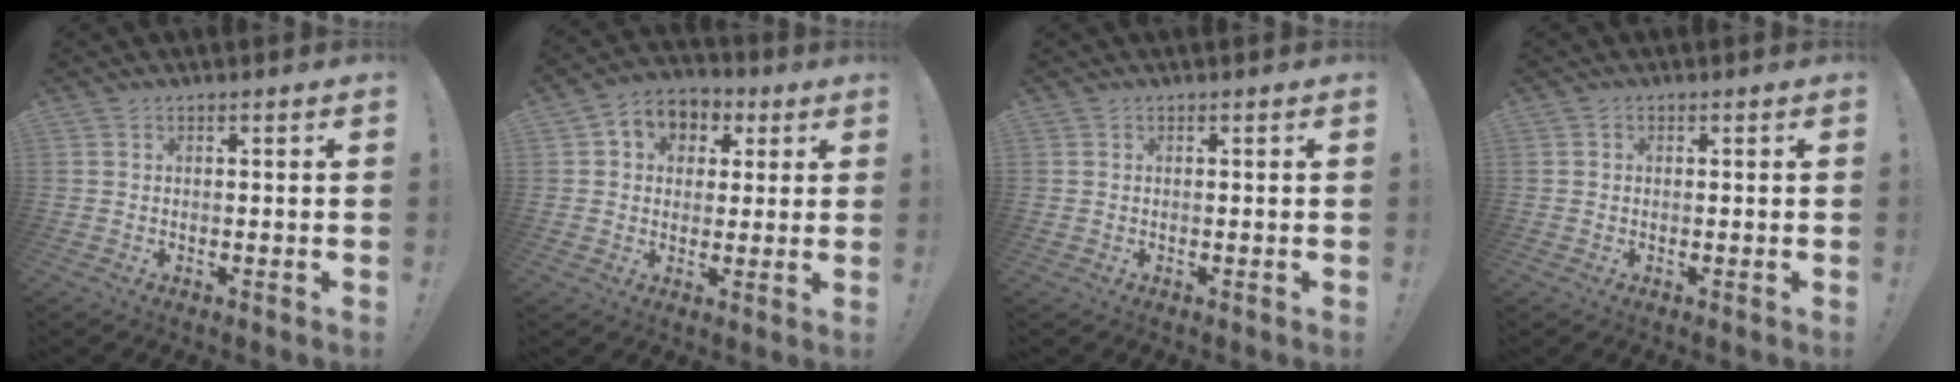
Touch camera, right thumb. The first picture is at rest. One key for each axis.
{"total": 7.0, "fx": 1.4, "fy": 6.3, "fz": 2.6, "tx": -0.028, "ty": -0.003, "tz": 0.032}
{"total": 0.0}
{"total": 0.7, "fx": 0.1, "fy": 0.7, "fz": 0.1, "tx": -0.005, "ty": 0.004, "tz": 0.003}